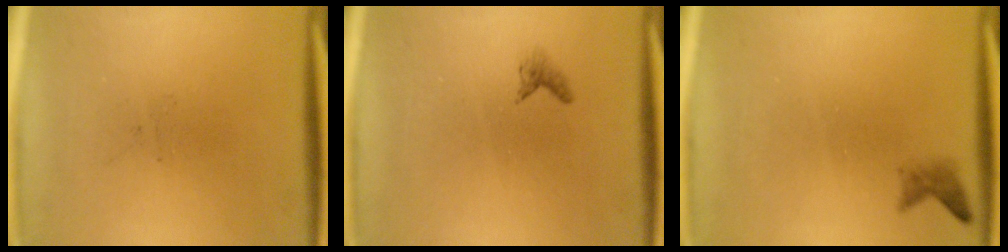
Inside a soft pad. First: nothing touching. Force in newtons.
{"total": 0.7}
{"total": 1.3}